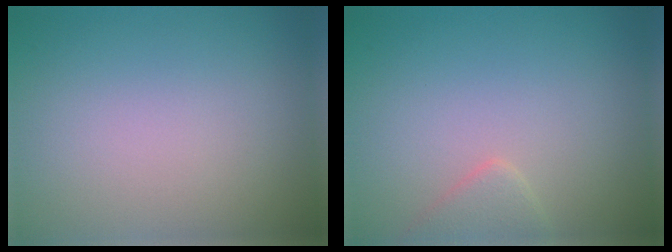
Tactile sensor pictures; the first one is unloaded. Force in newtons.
{"total": 1.9, "press": 1.9, "slide": 0.1}